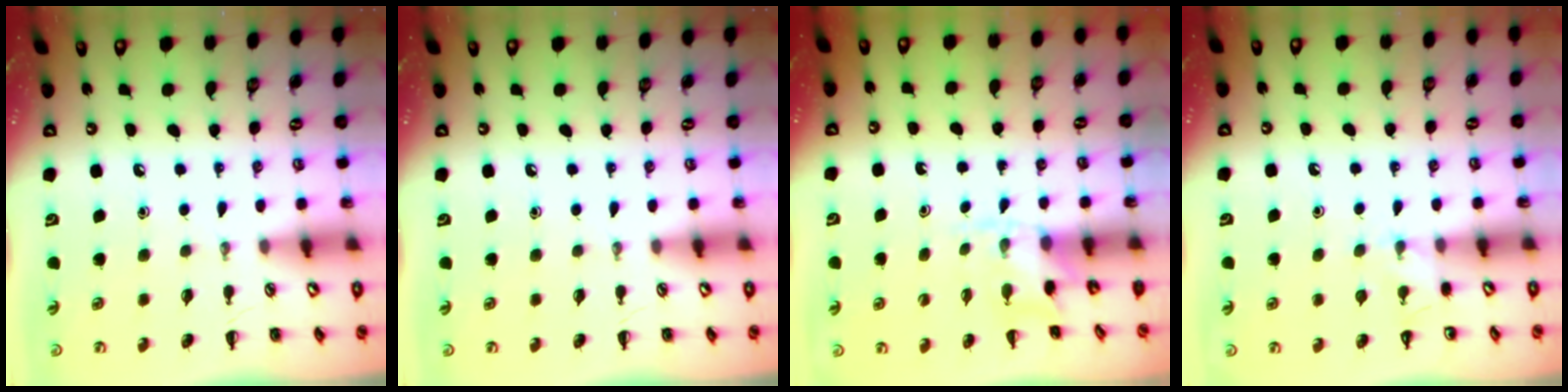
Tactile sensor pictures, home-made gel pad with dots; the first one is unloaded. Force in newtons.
{"total": 0.0}
{"total": 2.9, "press": 2.7, "slide": 1.2}
{"total": 4.4, "press": 4.2, "slide": 1.3}